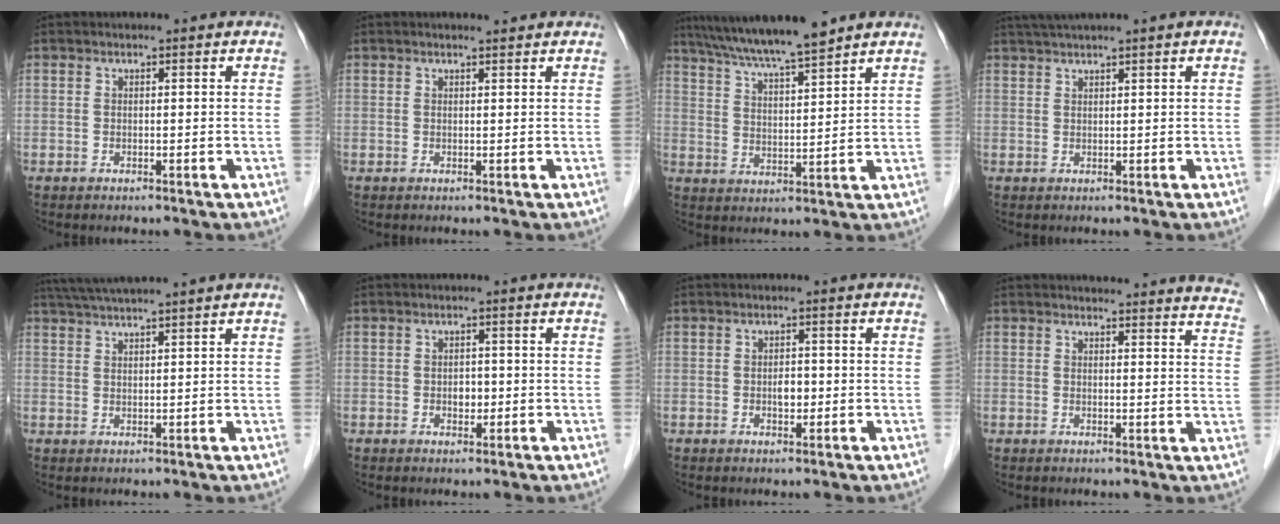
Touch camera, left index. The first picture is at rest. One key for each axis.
{"total": 1.5, "fx": 1.4, "fy": 0.0, "fz": 0.5, "tx": -0.009, "ty": 0.006, "tz": 0.022}
{"total": 11.6, "fx": 10.1, "fy": -0.2, "fz": 5.8, "tx": -0.103, "ty": 0.019, "tz": 0.167}
{"total": 4.1, "fx": 3.2, "fy": -0.7, "fz": 2.4, "tx": -0.047, "ty": 0.026, "tz": 0.061}
{"total": 8.1, "fx": 7.0, "fy": -1.2, "fz": 3.8, "tx": -0.065, "ty": 0.031, "tz": 0.109}
{"total": 1.8, "fx": -0.3, "fy": 1.2, "fz": 1.2, "tx": -0.018, "ty": 0.002, "tz": -0.002}
{"total": 1.9, "fx": -0.3, "fy": 1.1, "fz": 1.5, "tx": -0.023, "ty": 0.003, "tz": -0.004}
{"total": 14.4, "fx": 14.1, "fy": 1.0, "fz": 3.1, "tx": -0.012, "ty": -0.065, "tz": 0.129}